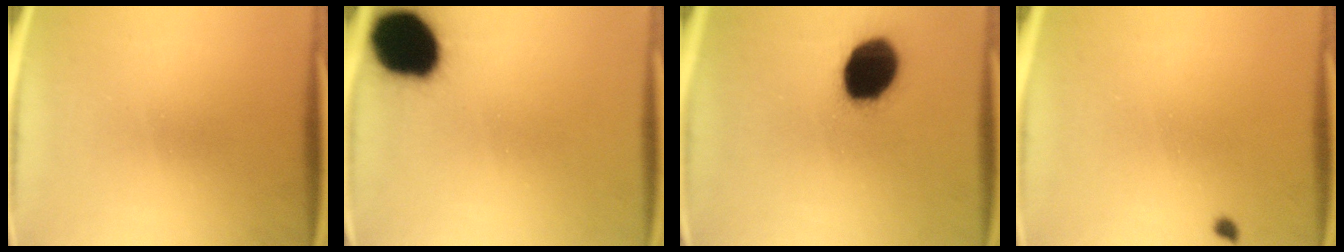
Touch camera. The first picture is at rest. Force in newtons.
{"total": 19.0}
{"total": 17.2}
{"total": 0.7}